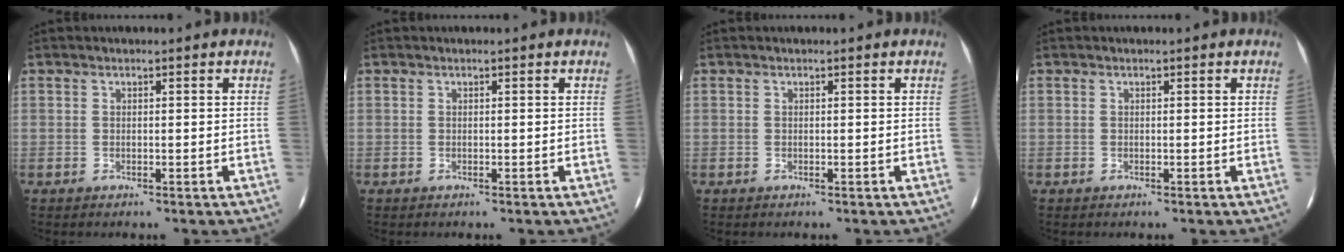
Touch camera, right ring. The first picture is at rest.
{"total": 0.0}
{"total": 0.0}
{"total": 0.0}